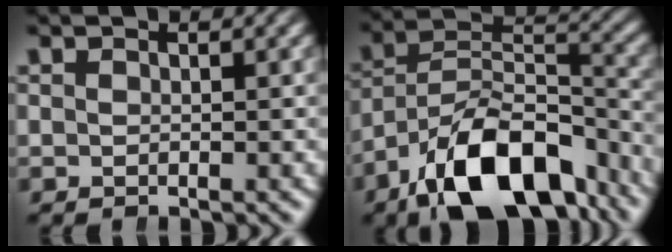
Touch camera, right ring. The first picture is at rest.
{"total": 13.7, "force": [-6.3, 8.0, 9.1], "torque": [-0.141, -0.027, -0.093]}